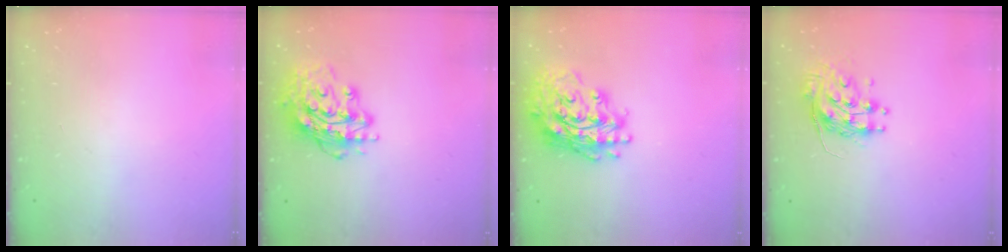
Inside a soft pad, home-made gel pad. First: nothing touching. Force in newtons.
{"total": 15.5, "press": 15.5, "slide": 1.5}
{"total": 19.4, "press": 19.2, "slide": 3.0}
{"total": 9.8, "press": 9.8, "slide": 0.7}